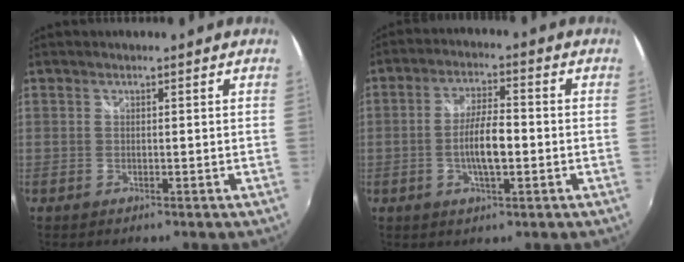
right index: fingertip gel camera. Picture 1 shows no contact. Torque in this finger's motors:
{"motor_torque": [0.57, -0.08, 0.33, 0.10]}